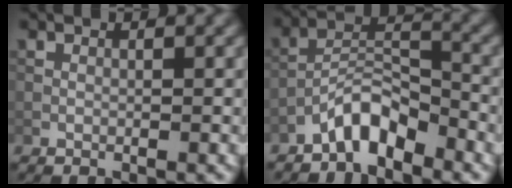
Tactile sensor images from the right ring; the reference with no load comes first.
{"total": 4.5, "force": [-3.5, 1.4, 2.5], "torque": [-0.039, 0.018, -0.071]}